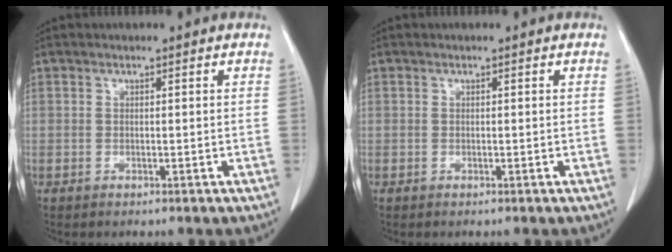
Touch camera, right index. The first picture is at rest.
{"total": 0.0}